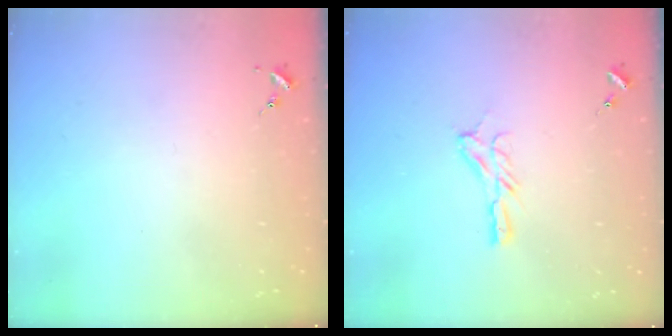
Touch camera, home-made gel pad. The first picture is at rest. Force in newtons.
{"total": 7.7, "press": 7.7, "slide": 0.2}